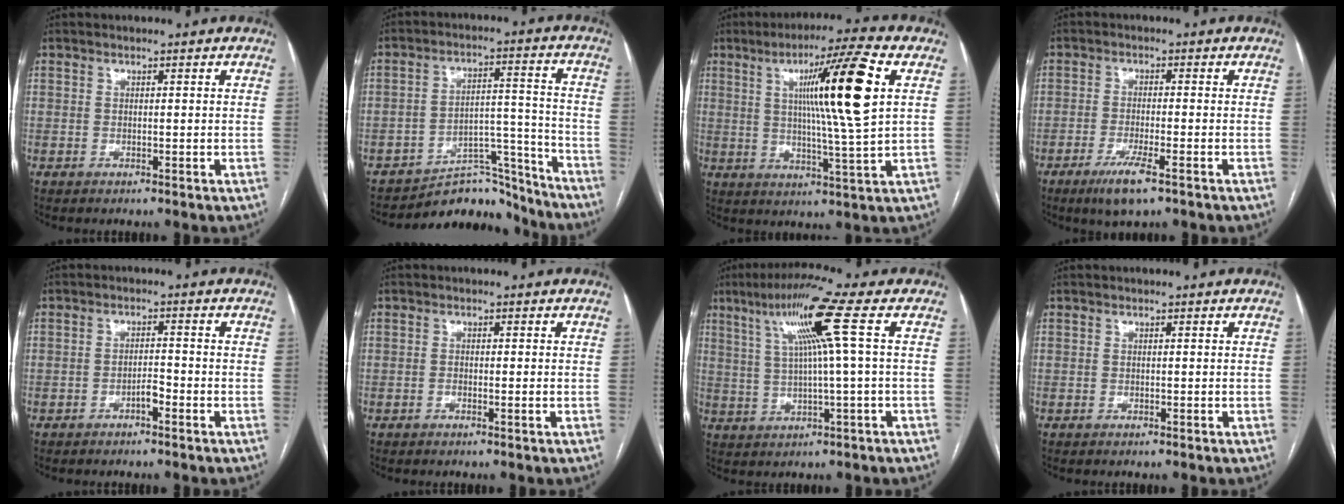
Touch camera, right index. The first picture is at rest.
{"total": 11.2, "force": [-10.7, 3.3, -0.2], "torque": [0.027, 0.066, -0.160]}
{"total": 14.6, "force": [3.9, -1.1, 14.0], "torque": [-0.230, 0.002, 0.061]}
{"total": 5.6, "force": [-3.4, 0.5, 4.4], "torque": [-0.088, -0.012, -0.059]}
{"total": 2.9, "force": [-1.6, 0.7, 2.2], "torque": [-0.035, 0.004, -0.029]}
{"total": 1.0, "force": [-0.3, 0.2, 0.9], "torque": [-0.015, 0.001, -0.005]}
{"total": 10.4, "force": [3.5, -1.8, 9.6], "torque": [-0.173, 0.022, 0.068]}
{"total": 0.0}